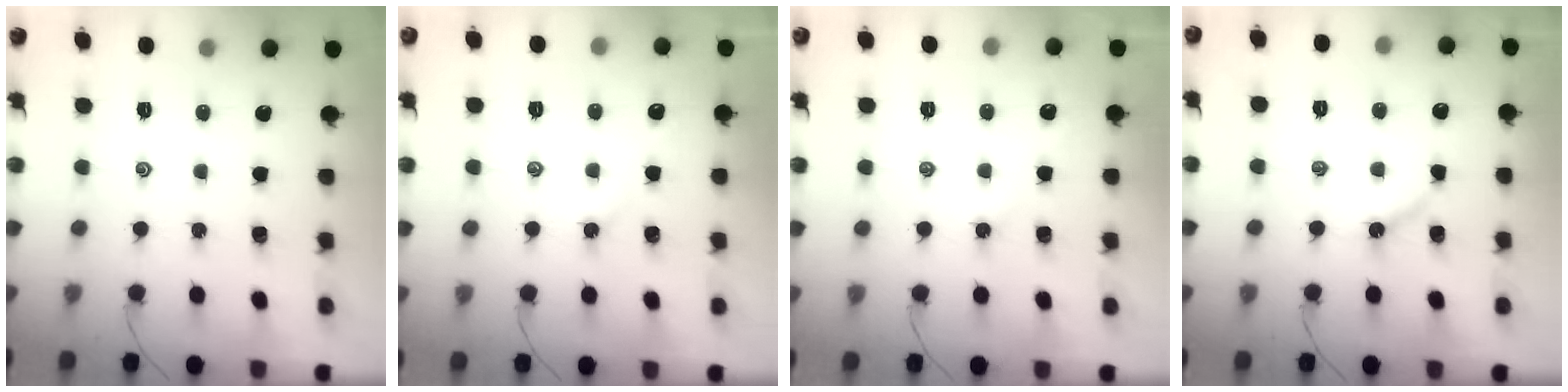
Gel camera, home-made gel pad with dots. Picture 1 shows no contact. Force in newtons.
{"total": 2.2, "press": 2.2, "slide": 0.4}
{"total": 3.0, "press": 3.0, "slide": 0.3}
{"total": 4.5, "press": 4.5, "slide": 0.7}